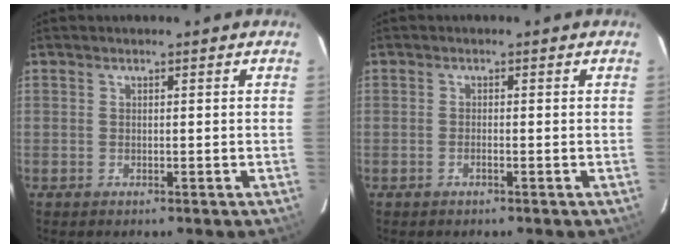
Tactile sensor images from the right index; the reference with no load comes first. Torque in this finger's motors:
{"motor_torque": [-0.01, 0.09, -0.04, -0.01]}